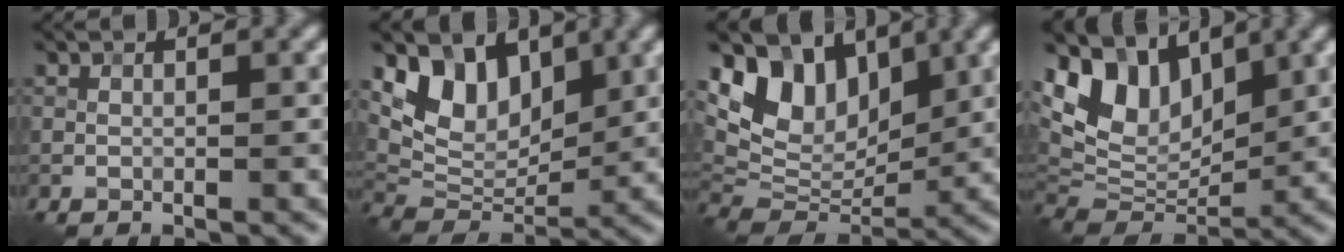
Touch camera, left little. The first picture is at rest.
{"total": 6.9, "force": [3.7, 4.3, 4.0], "torque": [-0.070, -0.012, 0.062]}
{"total": 8.5, "force": [4.1, 5.6, 4.9], "torque": [-0.084, -0.006, 0.070]}
{"total": 8.9, "force": [4.2, 5.8, 5.3], "torque": [-0.100, 0.000, 0.071]}